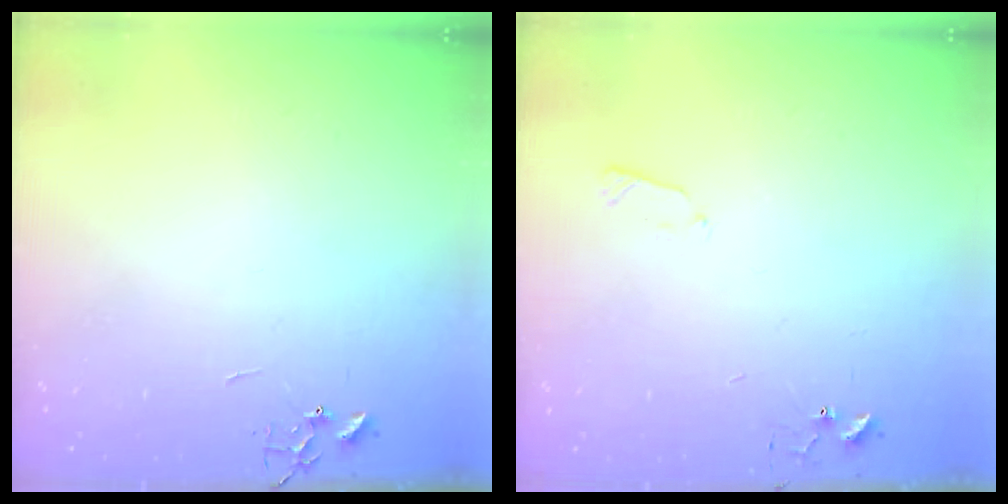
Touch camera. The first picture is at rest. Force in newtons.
{"total": 4.4, "press": 4.4, "slide": 0.5}